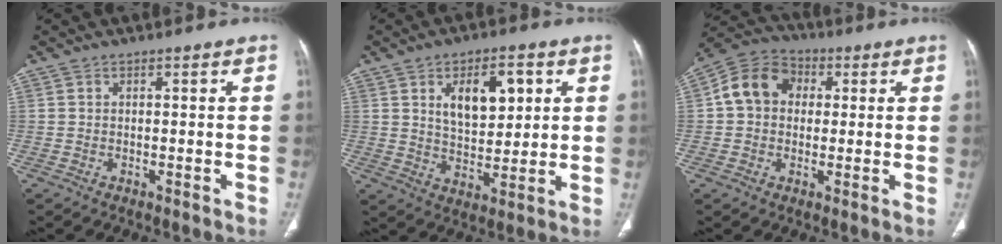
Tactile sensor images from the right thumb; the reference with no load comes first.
{"total": 11.4, "force": [3.9, 6.2, 8.7], "torque": [-0.104, -0.015, 0.069]}
{"total": 10.2, "force": [1.5, 8.4, 5.6], "torque": [-0.086, 0.022, 0.011]}